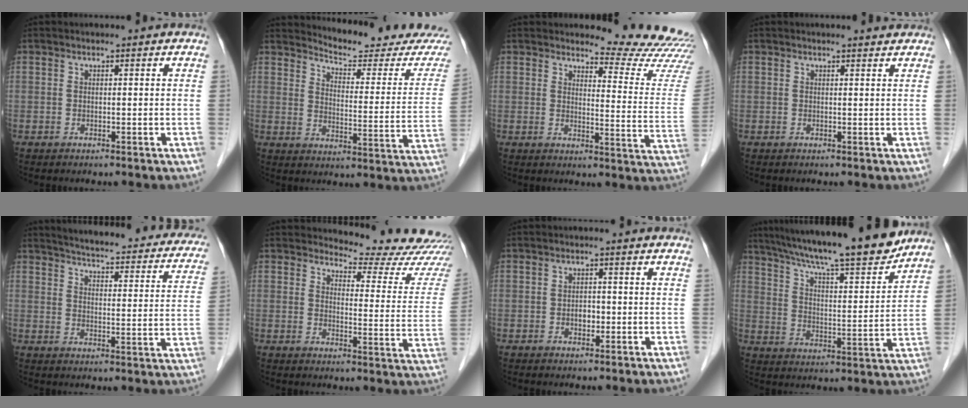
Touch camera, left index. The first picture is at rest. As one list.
[{"total": 16.4, "force": [16.2, 0.3, 3.0], "torque": [-0.042, -0.096, 0.190]}, {"total": 13.7, "force": [13.6, -0.4, 2.0], "torque": [-0.014, -0.132, 0.134]}, {"total": 1.6, "force": [1.6, 0.0, 0.3], "torque": [-0.011, -0.001, 0.018]}, {"total": 26.6, "force": [23.8, 5.1, 10.7], "torque": [-0.144, -0.040, 0.274]}, {"total": 14.6, "force": [14.4, 1.0, 2.4], "torque": [-0.016, -0.102, 0.147]}, {"total": 1.8, "force": [-0.5, 1.2, 1.2], "torque": [-0.018, 0.004, -0.006]}, {"total": 20.2, "force": [17.6, 0.9, 9.8], "torque": [-0.164, -0.006, 0.265]}]